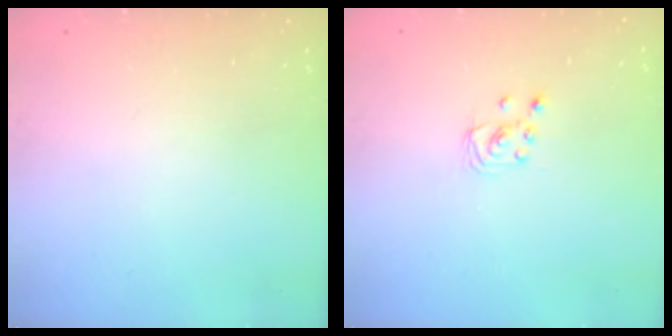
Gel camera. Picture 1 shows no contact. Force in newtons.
{"total": 2.3, "press": 2.2, "slide": 0.3}